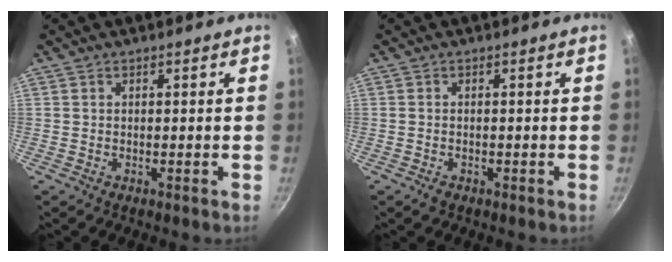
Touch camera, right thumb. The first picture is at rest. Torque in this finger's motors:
{"motor_torque": [0.24, -0.30, -0.32, -0.01, -0.02]}